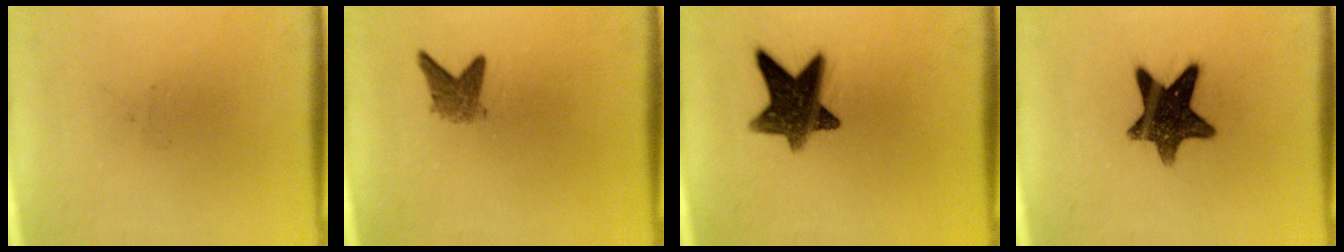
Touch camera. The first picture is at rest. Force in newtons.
{"total": 3.0}
{"total": 11.5}
{"total": 12.6}